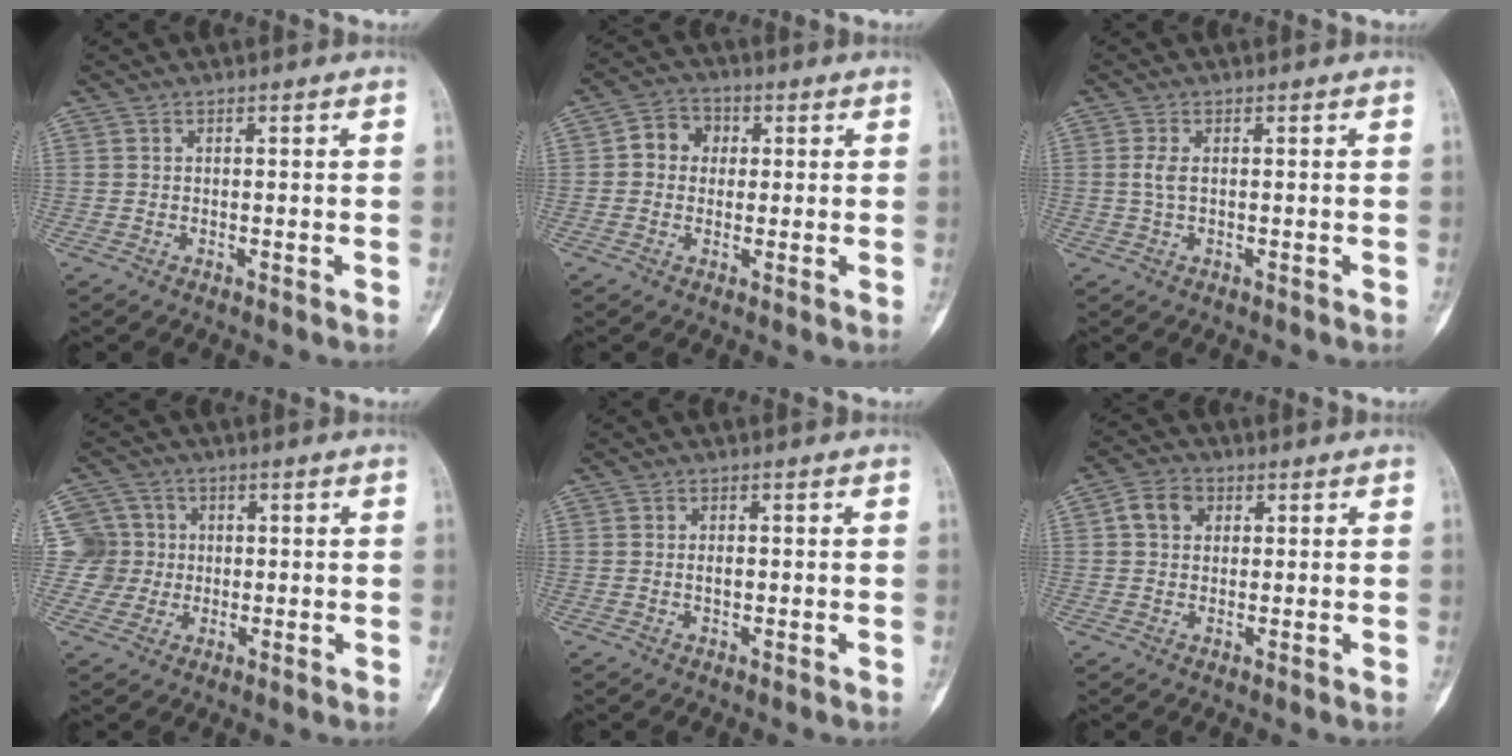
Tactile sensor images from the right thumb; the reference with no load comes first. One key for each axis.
{"total": 5.5, "fx": 0.7, "fy": 4.8, "fz": 2.6, "tx": -0.014, "ty": 0.011, "tz": 0.002}
{"total": 2.0, "fx": 0.1, "fy": 0.9, "fz": 1.8, "tx": -0.048, "ty": 0.002, "tz": 0.003}
{"total": 6.9, "fx": 0.5, "fy": 6.9, "fz": 0.2, "tx": 0.027, "ty": 0.014, "tz": 0.004}
{"total": 1.3, "fx": -0.1, "fy": 0.7, "fz": 1.1, "tx": -0.016, "ty": 0.001, "tz": 0.000}
{"total": 5.0, "fx": 1.3, "fy": 3.9, "fz": 2.7, "tx": -0.035, "ty": 0.007, "tz": 0.019}